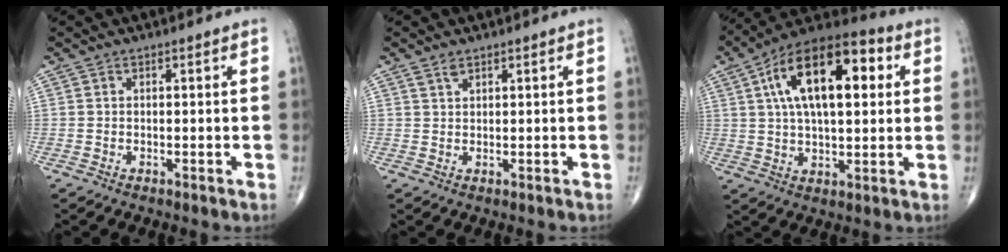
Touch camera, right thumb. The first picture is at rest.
{"total": 1.5, "force": [1.1, 0.6, 0.7], "torque": [-0.009, -0.001, 0.021]}
{"total": 20.4, "force": [5.4, 9.5, 17.2], "torque": [-0.265, 0.019, 0.077]}